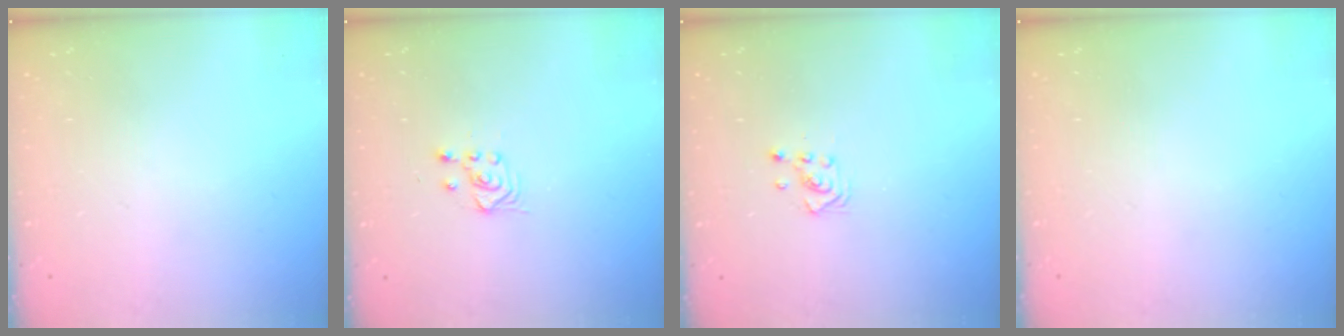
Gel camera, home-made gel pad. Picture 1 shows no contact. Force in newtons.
{"total": 3.3, "press": 3.0, "slide": 1.4}
{"total": 2.9, "press": 2.8, "slide": 0.3}
{"total": 0.0}